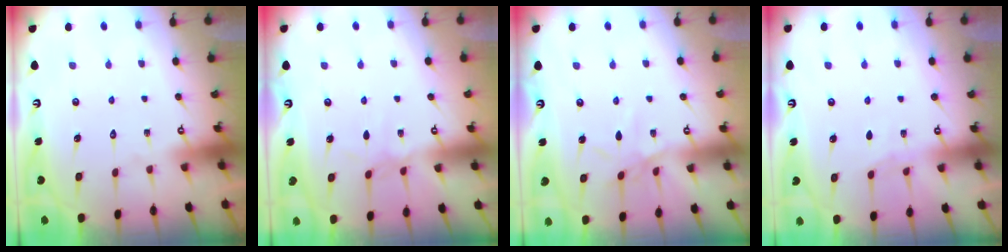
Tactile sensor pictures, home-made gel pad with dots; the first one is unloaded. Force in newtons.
{"total": 1.7, "press": 1.6, "slide": 0.4}
{"total": 4.5, "press": 4.5, "slide": 0.6}
{"total": 3.2, "press": 3.1, "slide": 0.4}